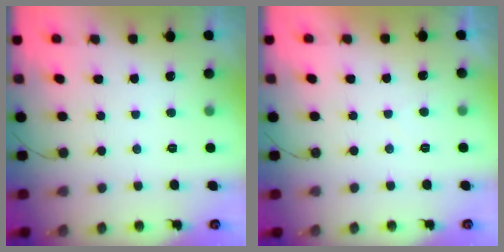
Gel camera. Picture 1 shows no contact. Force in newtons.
{"total": 0.0}